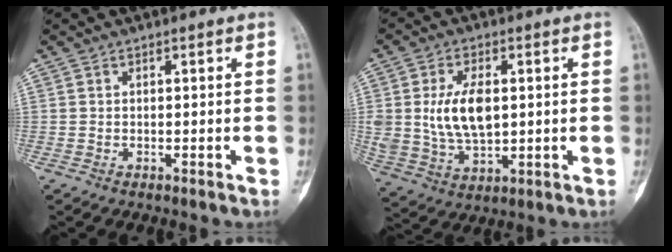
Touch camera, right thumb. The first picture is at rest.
{"total": 11.4, "force": [1.5, 6.6, 9.2], "torque": [-0.170, -0.008, 0.039]}